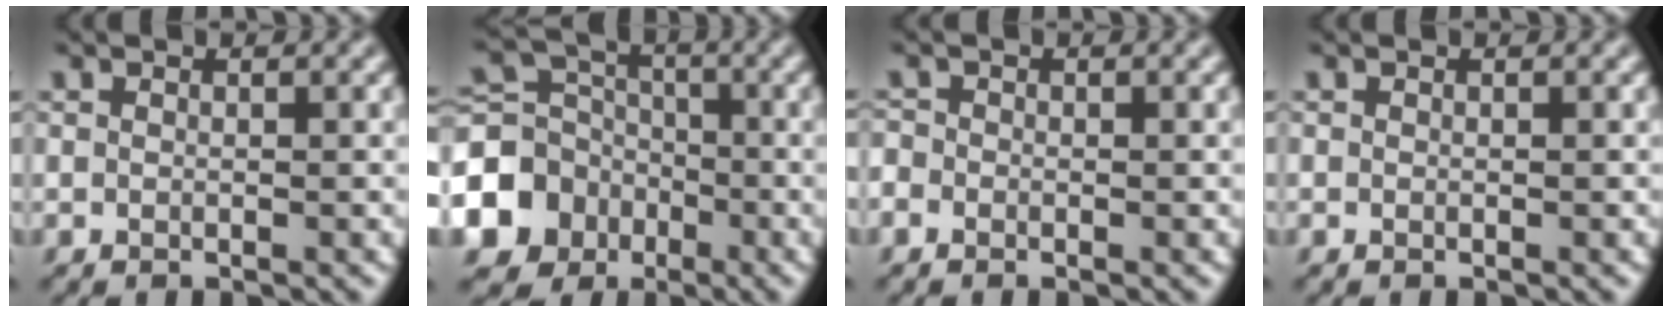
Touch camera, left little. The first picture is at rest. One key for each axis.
{"total": 8.3, "fx": -3.5, "fy": 7.1, "fz": 2.5, "tx": -0.069, "ty": 0.001, "tz": -0.093}
{"total": 1.3, "fx": -0.5, "fy": 1.1, "fz": 0.4, "tx": -0.006, "ty": 0.006, "tz": -0.013}
{"total": 0.0}